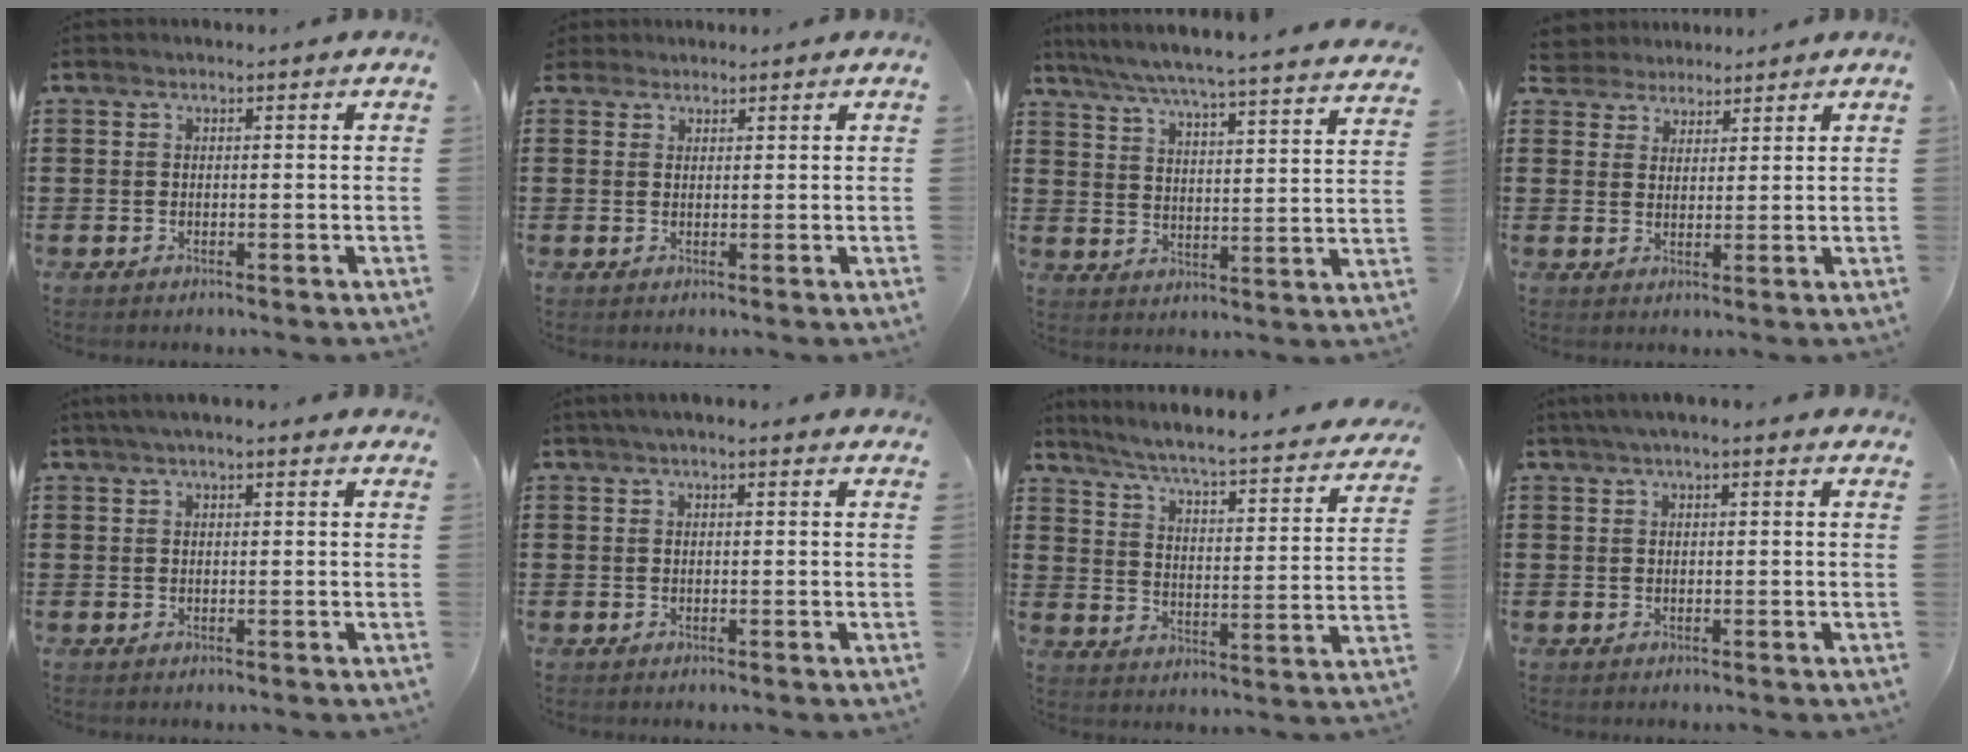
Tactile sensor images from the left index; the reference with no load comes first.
{"total": 1.3, "force": [1.1, 0.7, 0.0], "torque": [-0.004, 0.005, 0.022]}
{"total": 5.3, "force": [4.8, -0.8, 1.9], "torque": [-0.059, -0.042, 0.076]}
{"total": 3.2, "force": [2.8, 1.5, -0.4], "torque": [-0.009, -0.002, 0.052]}
{"total": 2.3, "force": [1.7, 0.7, 1.4], "torque": [-0.031, 0.007, 0.030]}
{"total": 1.7, "force": [1.1, 0.6, 1.2], "torque": [-0.025, 0.007, 0.019]}
{"total": 4.0, "force": [3.3, -0.3, 2.3], "torque": [-0.065, -0.036, 0.043]}
{"total": 2.2, "force": [1.5, 0.5, 1.5], "torque": [-0.033, 0.007, 0.026]}